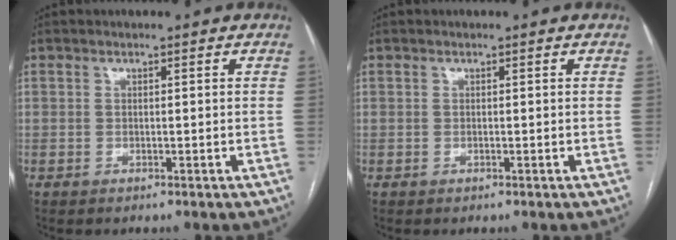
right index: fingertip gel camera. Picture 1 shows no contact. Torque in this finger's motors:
{"motor_torque": [0.06, 0.01, 0.02, 0.01]}